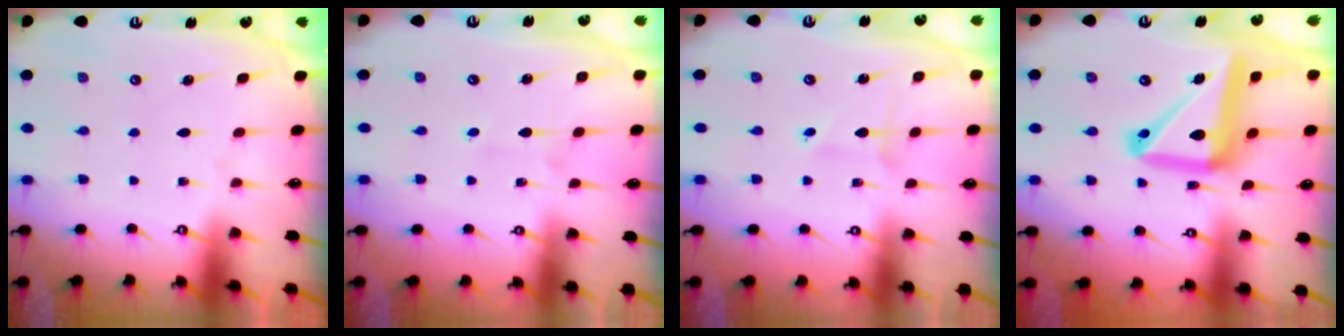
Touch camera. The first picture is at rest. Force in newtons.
{"total": 1.6, "press": 1.6, "slide": 0.1}
{"total": 2.0, "press": 2.0, "slide": 0.1}
{"total": 16.2, "press": 16.1, "slide": 1.8}